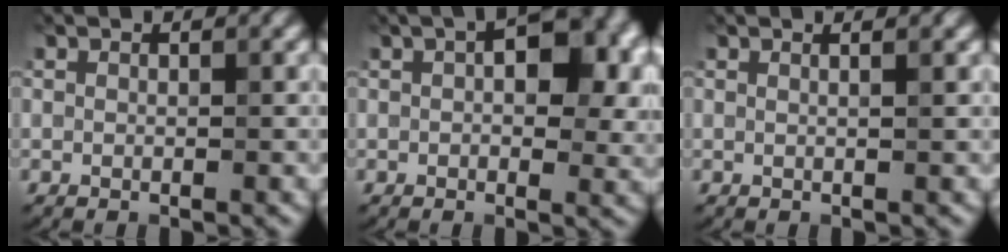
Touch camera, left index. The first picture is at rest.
{"total": 8.1, "force": [2.3, 4.4, 6.4], "torque": [-0.077, 0.014, 0.023]}
{"total": 2.2, "force": [1.2, 1.1, 1.5], "torque": [0.001, 0.004, -0.014]}